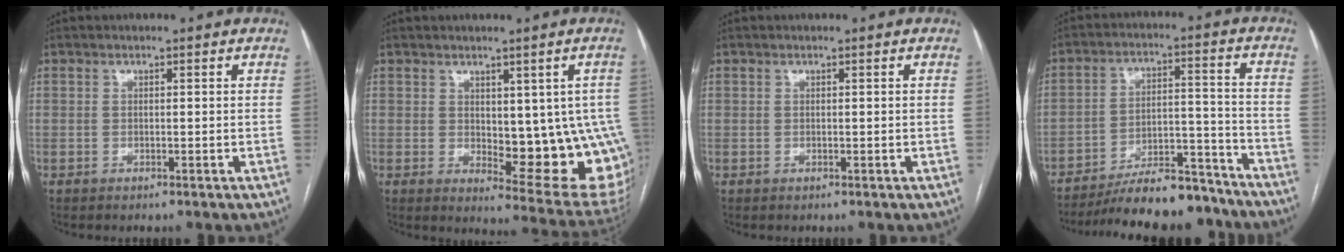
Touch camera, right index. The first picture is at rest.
{"total": 14.5, "force": [-0.9, 5.7, 13.3], "torque": [-0.116, -0.004, 0.007]}
{"total": 0.0}
{"total": 16.4, "force": [-14.7, 3.4, 6.4], "torque": [-0.097, 0.023, -0.227]}